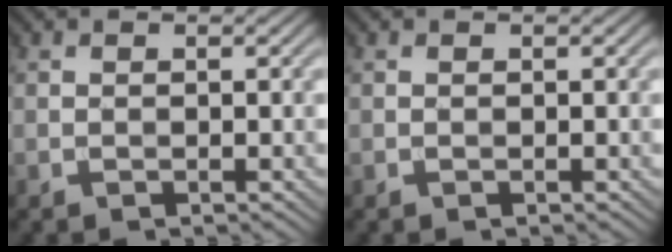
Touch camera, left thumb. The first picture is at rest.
{"total": 0.0}